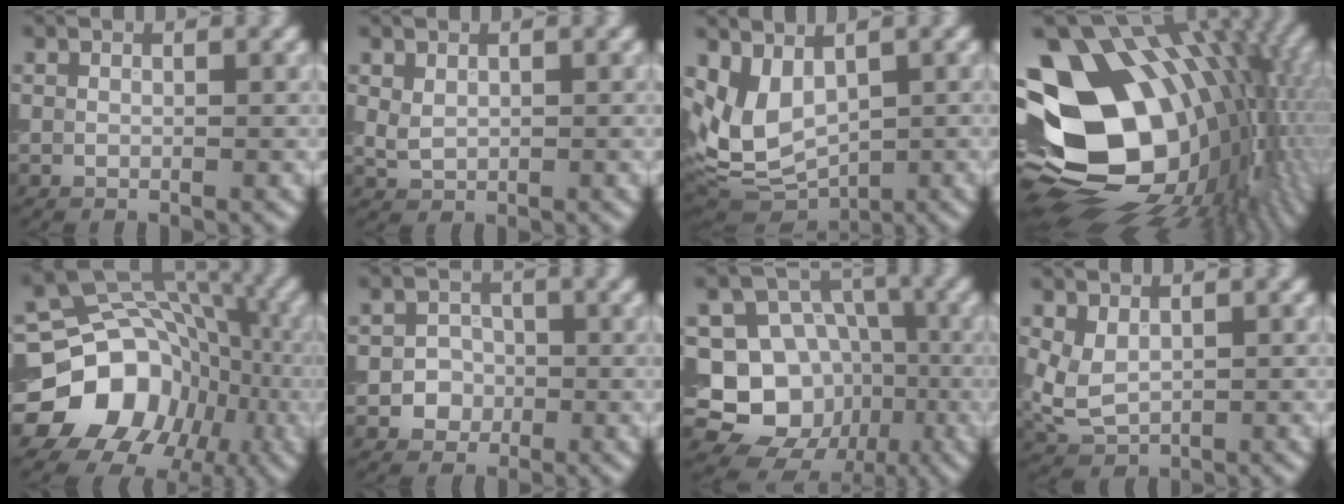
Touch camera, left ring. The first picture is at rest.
{"total": 1.3, "force": [0.5, 0.9, 0.8], "torque": [-0.018, -0.001, 0.015]}
{"total": 5.8, "force": [1.5, 3.7, 4.2], "torque": [-0.090, -0.015, 0.032]}
{"total": 21.2, "force": [-0.2, 14.8, 15.2], "torque": [-0.277, -0.006, -0.002]}
{"total": 16.0, "force": [-5.1, 13.5, 7.0], "torque": [-0.116, -0.012, -0.113]}
{"total": 2.5, "force": [-0.7, 2.3, 0.7], "torque": [0.013, -0.001, -0.023]}
{"total": 14.3, "force": [-4.2, 12.7, 5.1], "torque": [-0.089, -0.009, -0.084]}
{"total": 3.1, "force": [0.5, 2.1, 2.2], "torque": [-0.052, -0.002, 0.018]}